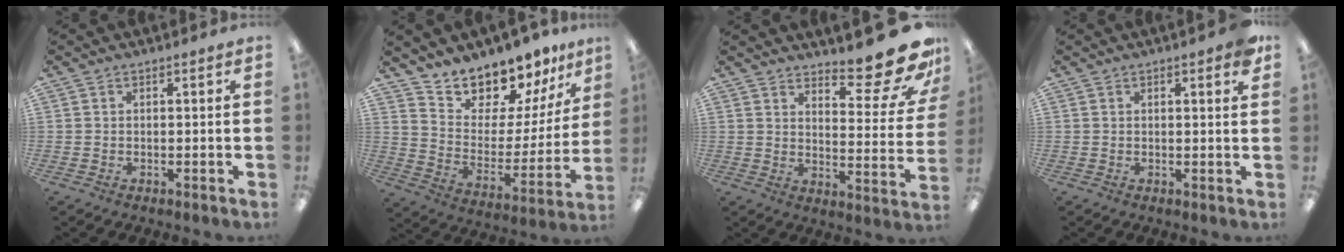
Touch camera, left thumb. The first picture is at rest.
{"total": 13.0, "force": [12.5, 3.6, 0.1], "torque": [-0.025, -0.135, 0.228]}
{"total": 15.2, "force": [12.0, 4.0, 8.5], "torque": [-0.103, -0.103, 0.196]}
{"total": 2.7, "force": [1.8, 0.3, 1.9], "torque": [-0.027, -0.005, 0.027]}